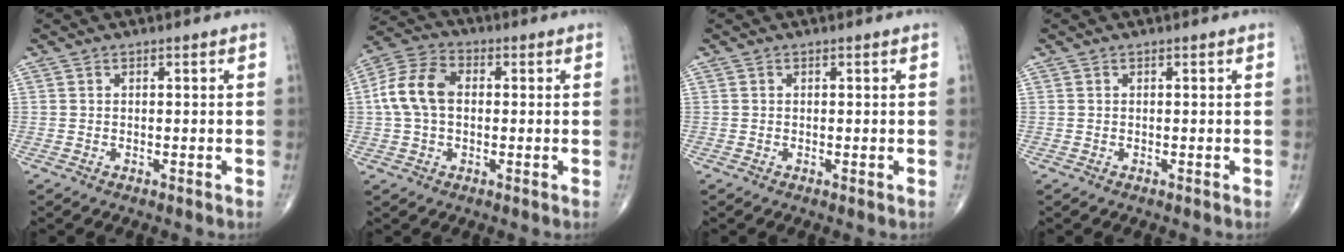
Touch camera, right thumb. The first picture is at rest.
{"total": 9.9, "force": [0.5, 6.7, 7.3], "torque": [-0.149, 0.029, 0.002]}
{"total": 0.0}
{"total": 0.0}